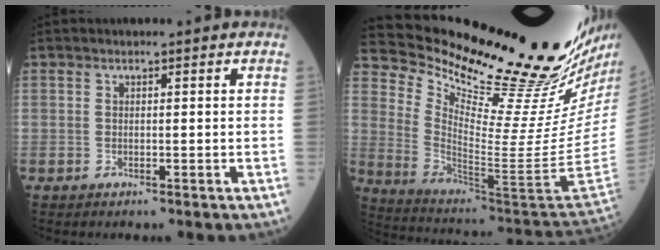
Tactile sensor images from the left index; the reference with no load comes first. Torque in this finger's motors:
{"motor_torque": [1.07, -1.07, 0.57, 0.06]}